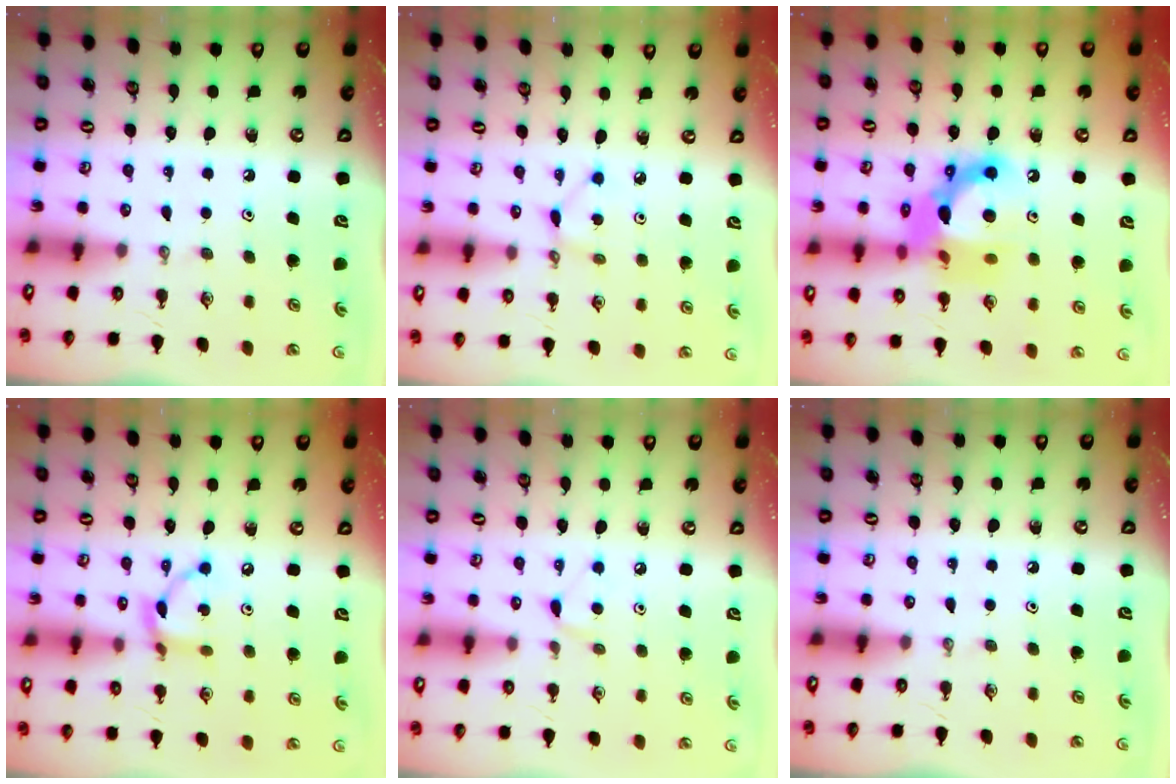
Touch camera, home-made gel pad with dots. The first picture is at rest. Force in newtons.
{"total": 2.2, "press": 2.2, "slide": 0.1}
{"total": 15.6, "press": 15.5, "slide": 1.0}
{"total": 9.0, "press": 9.0, "slide": 0.3}
{"total": 5.4, "press": 5.4, "slide": 0.7}
{"total": 0.0}